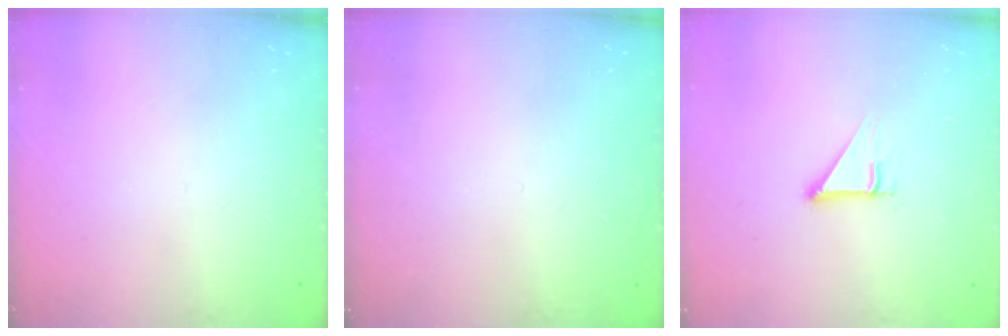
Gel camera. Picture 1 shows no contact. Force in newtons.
{"total": 1.5, "press": 1.5, "slide": 0.1}
{"total": 2.5, "press": 2.5, "slide": 0.1}